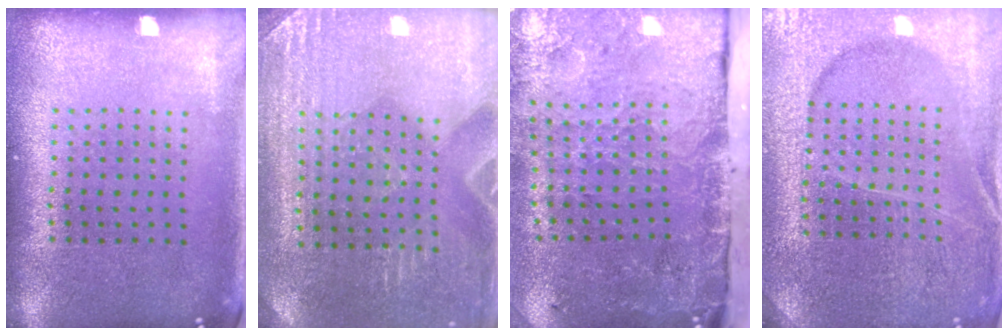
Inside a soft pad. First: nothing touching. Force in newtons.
{"total": 3.0, "press": 2.9, "slide": 0.2}
{"total": 5.0, "press": 3.7, "slide": 3.4}
{"total": 4.2, "press": 4.0, "slide": 1.3}